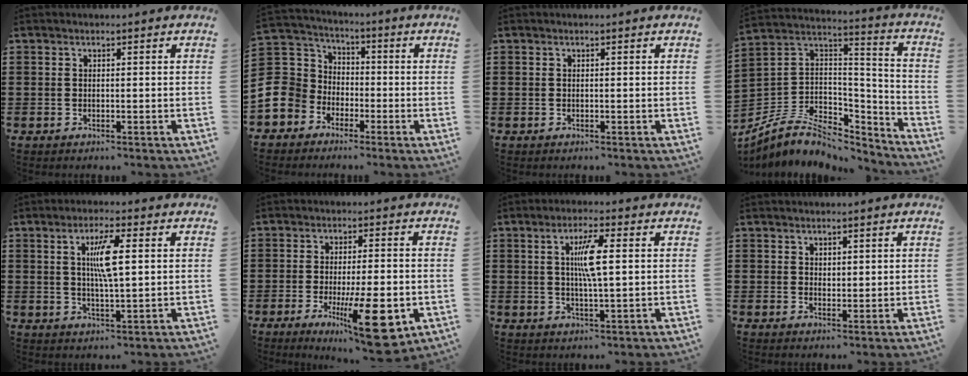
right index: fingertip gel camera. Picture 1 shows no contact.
{"total": 9.6, "force": [-3.7, 8.5, 2.3], "torque": [-0.110, 0.007, -0.078]}
{"total": 0.0}
{"total": 9.0, "force": [-5.6, 5.6, 4.2], "torque": [-0.102, 0.007, -0.107]}
{"total": 6.3, "force": [1.3, 1.2, 6.0], "torque": [-0.119, 0.005, 0.019]}
{"total": 12.7, "force": [-4.0, 3.2, 11.6], "torque": [-0.186, -0.009, -0.062]}
{"total": 5.9, "force": [1.0, 0.9, 5.8], "torque": [-0.111, 0.003, 0.014]}
{"total": 1.4, "force": [1.2, 0.7, 0.3], "torque": [-0.006, 0.003, 0.023]}